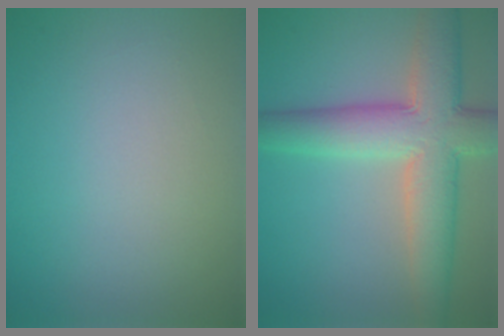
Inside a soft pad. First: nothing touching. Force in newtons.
{"total": 8.7, "press": 8.7, "slide": 0.5}